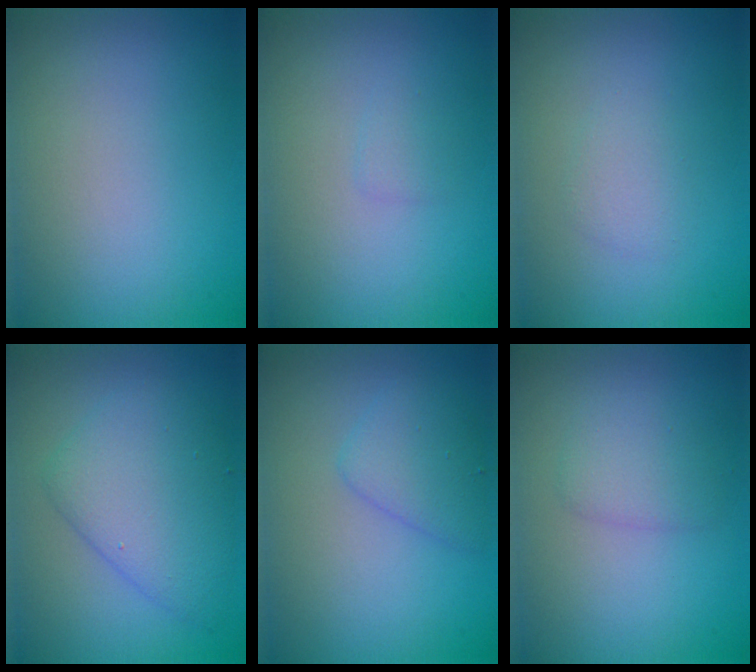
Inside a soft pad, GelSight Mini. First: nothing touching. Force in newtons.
{"total": 0.8, "press": 0.8, "slide": 0.0}
{"total": 1.5, "press": 1.5, "slide": 0.0}
{"total": 5.3, "press": 5.3, "slide": 0.3}
{"total": 2.6, "press": 2.6, "slide": 0.1}
{"total": 2.1, "press": 2.1, "slide": 0.1}